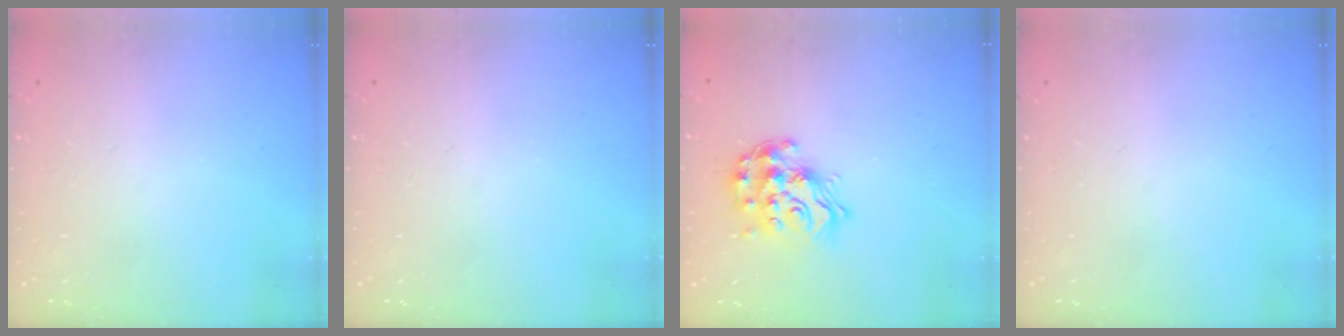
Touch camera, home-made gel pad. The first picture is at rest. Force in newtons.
{"total": 0.0}
{"total": 14.5, "press": 14.4, "slide": 1.0}
{"total": 0.0}